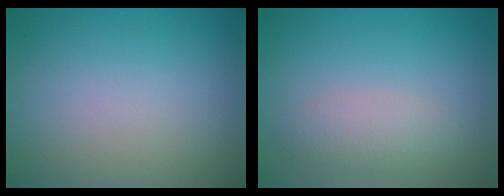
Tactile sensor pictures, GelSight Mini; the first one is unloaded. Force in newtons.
{"total": 2.2, "press": 2.2, "slide": 0.1}